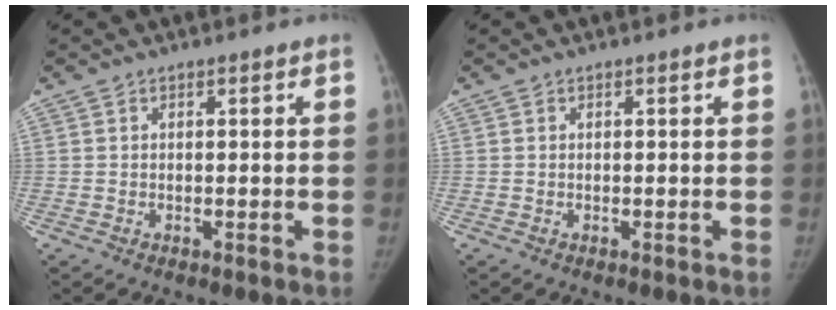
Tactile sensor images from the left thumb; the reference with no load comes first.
{"total": 0.0}